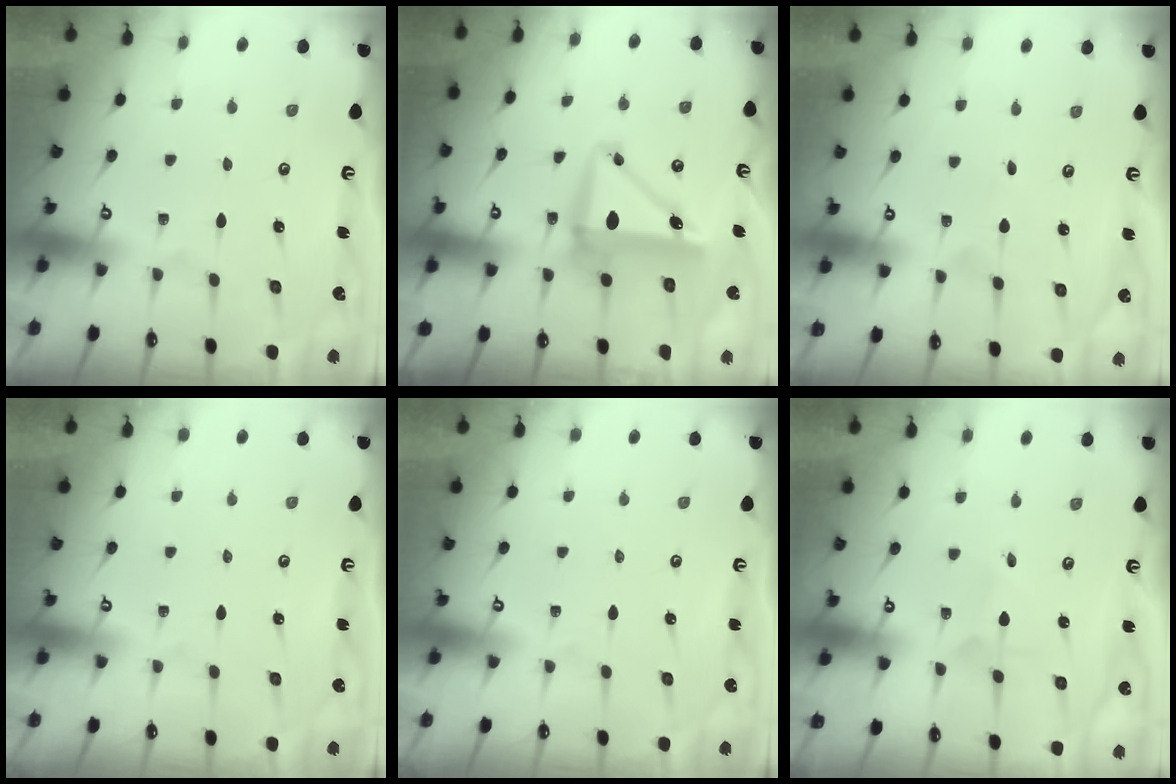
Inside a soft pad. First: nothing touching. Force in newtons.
{"total": 9.4, "press": 9.2, "slide": 1.9}
{"total": 0.5, "press": 0.5, "slide": 0.0}
{"total": 0.0}
{"total": 0.0}
{"total": 1.6, "press": 1.6, "slide": 0.2}